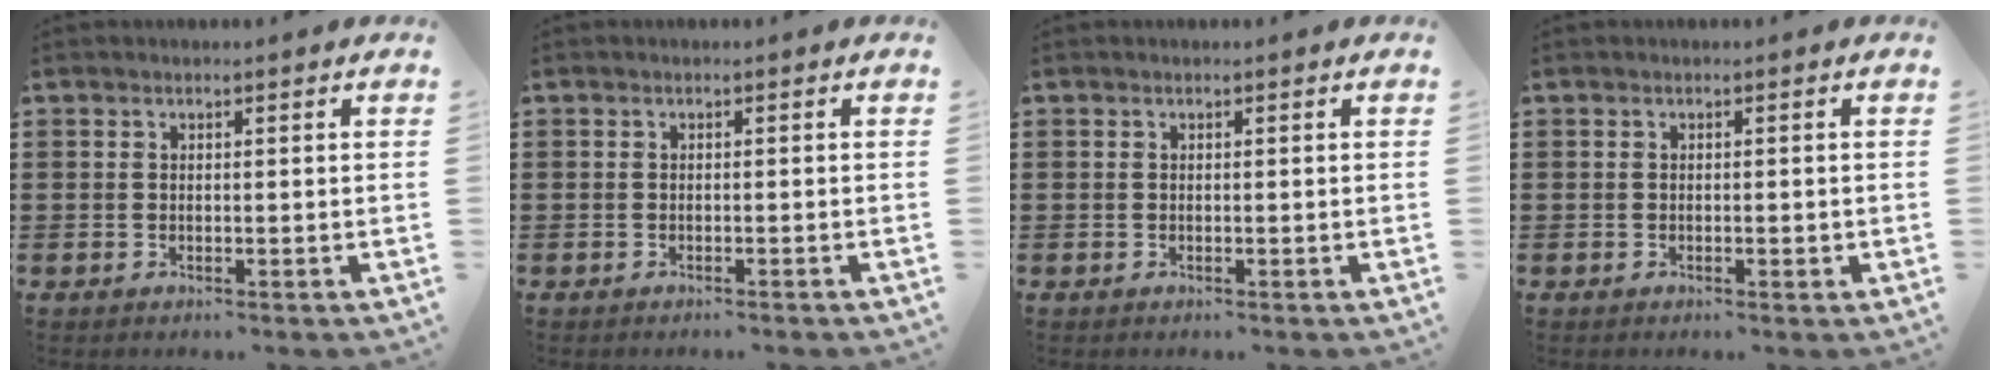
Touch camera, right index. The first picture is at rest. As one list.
[{"total": 0.5, "force": [-0.4, -0.2, 0.2], "torque": [-0.005, -0.005, -0.007]}, {"total": 0.0}, {"total": 1.5, "force": [-0.1, 0.6, 1.4], "torque": [-0.026, 0.001, -0.002]}]